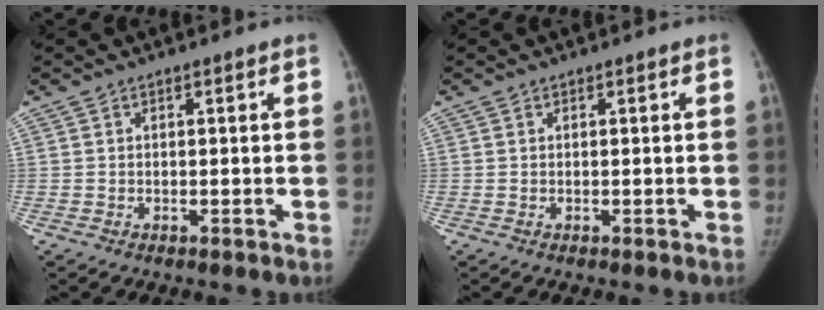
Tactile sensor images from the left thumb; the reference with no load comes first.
{"total": 0.0}